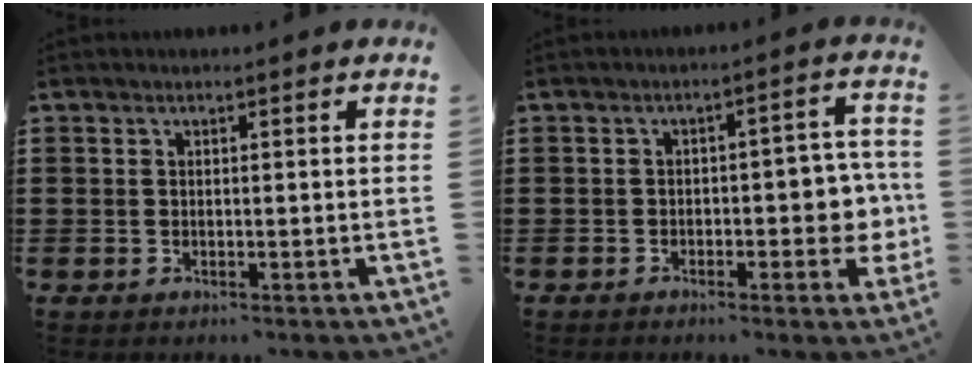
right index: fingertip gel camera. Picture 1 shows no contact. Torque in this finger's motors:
{"motor_torque": [0.57, 0.57, 0.50, 0.03]}